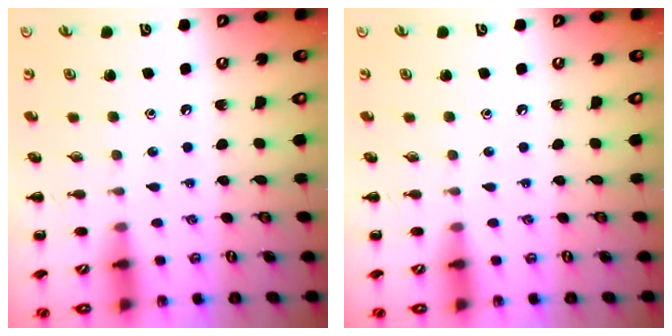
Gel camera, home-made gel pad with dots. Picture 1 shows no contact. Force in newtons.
{"total": 0.0}